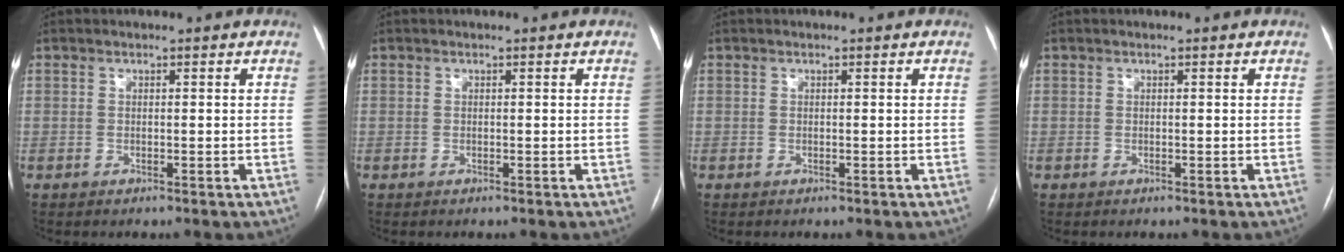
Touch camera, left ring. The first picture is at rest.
{"total": 0.0}
{"total": 0.0}
{"total": 0.0}